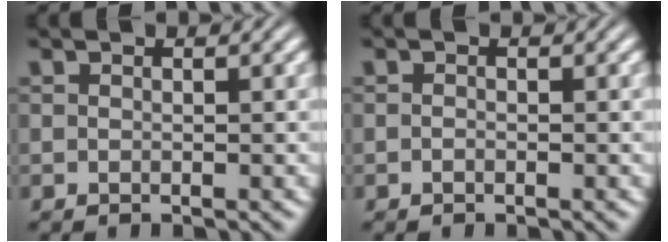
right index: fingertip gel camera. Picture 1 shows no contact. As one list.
[{"total": 0.7, "force": [-0.4, -0.6, 0.0], "torque": [0.001, -0.004, -0.005]}]